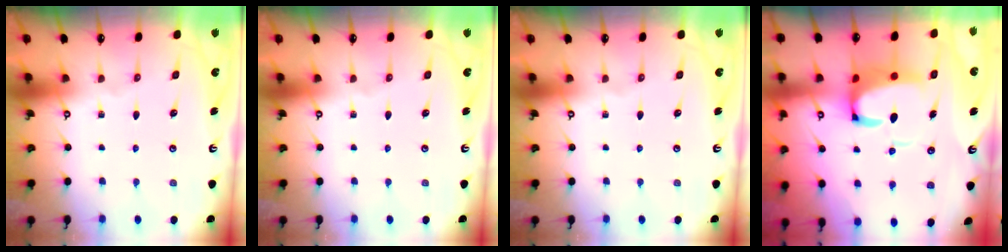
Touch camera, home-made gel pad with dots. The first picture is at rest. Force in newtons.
{"total": 0.0}
{"total": 0.0}
{"total": 7.6, "press": 7.5, "slide": 1.3}